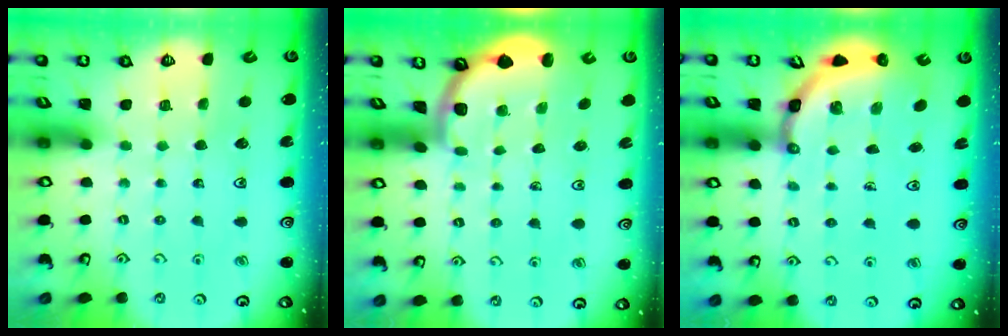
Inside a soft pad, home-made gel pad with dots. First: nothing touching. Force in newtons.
{"total": 1.7, "press": 1.7, "slide": 0.0}
{"total": 4.9, "press": 4.7, "slide": 1.4}